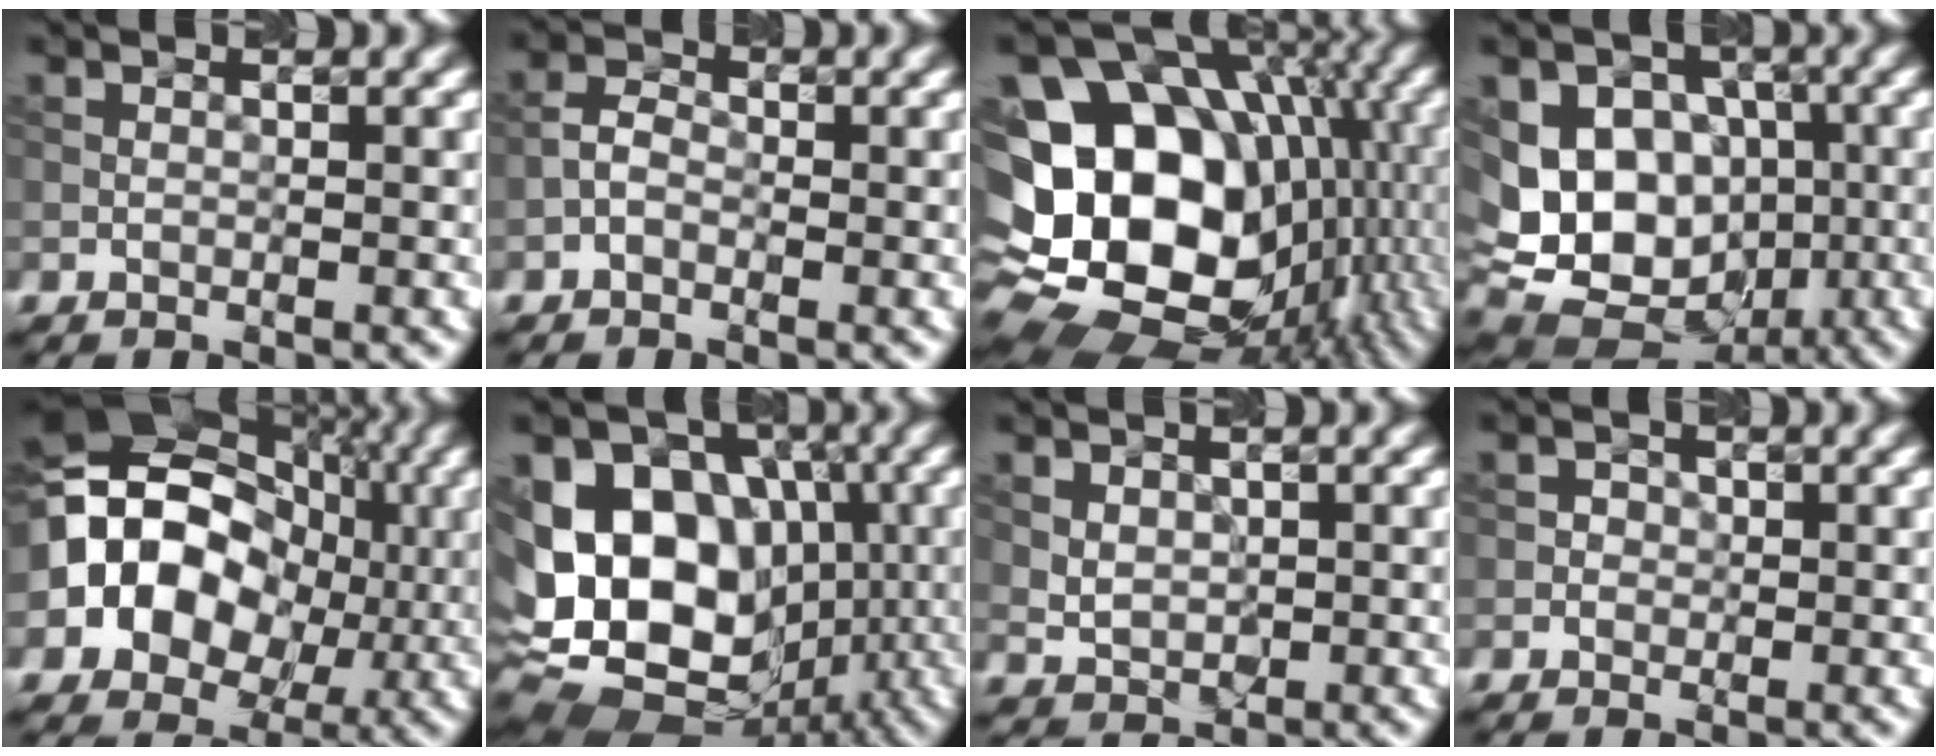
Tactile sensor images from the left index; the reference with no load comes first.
{"total": 1.4, "force": [-0.7, 0.9, 0.9], "torque": [-0.017, 0.010, -0.020]}
{"total": 19.9, "force": [-2.0, 15.6, 12.2], "torque": [-0.195, -0.010, -0.004]}
{"total": 13.1, "force": [-0.6, 10.5, 7.7], "torque": [-0.119, 0.023, -0.029]}
{"total": 12.8, "force": [0.1, 10.1, 7.9], "torque": [-0.130, 0.014, -0.015]}
{"total": 15.1, "force": [-1.6, 11.8, 9.2], "torque": [-0.149, 0.013, -0.031]}
{"total": 2.0, "force": [0.9, 1.5, 1.0], "torque": [-0.021, -0.001, 0.020]}
{"total": 0.9, "force": [0.1, 0.9, 0.3], "torque": [0.001, 0.003, -0.003]}